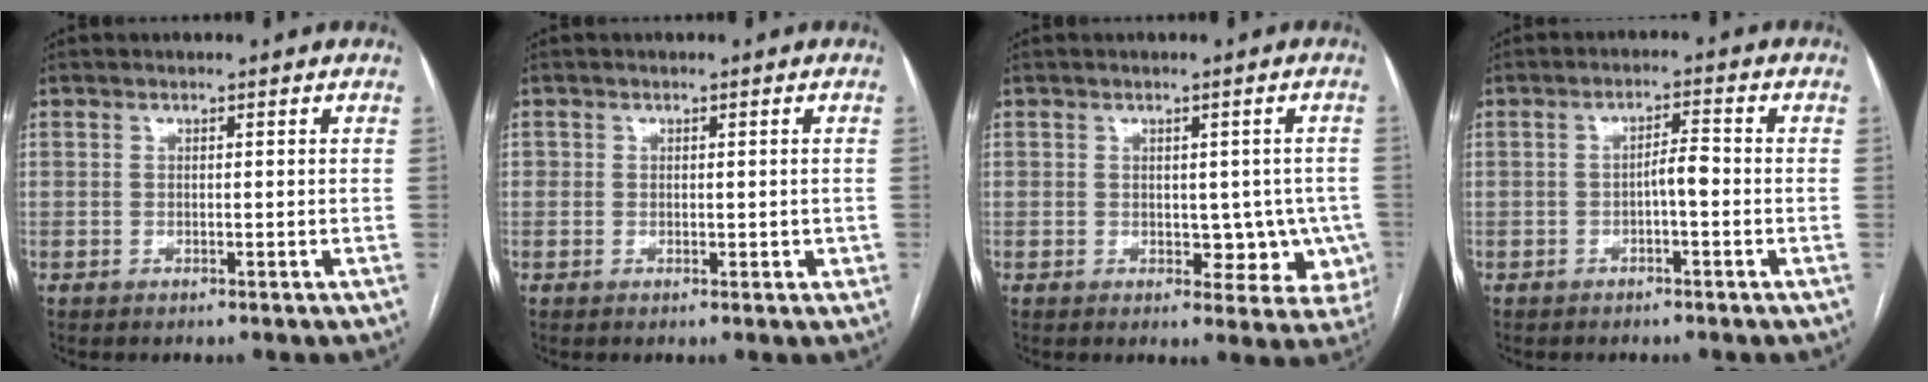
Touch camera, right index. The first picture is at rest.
{"total": 1.6, "force": [0.1, 1.4, 0.7], "torque": [-0.005, 0.007, 0.006]}
{"total": 6.3, "force": [-0.7, 4.4, 4.4], "torque": [-0.024, 0.016, 0.003]}
{"total": 2.8, "force": [-0.8, 0.6, 2.6], "torque": [-0.040, 0.006, -0.014]}